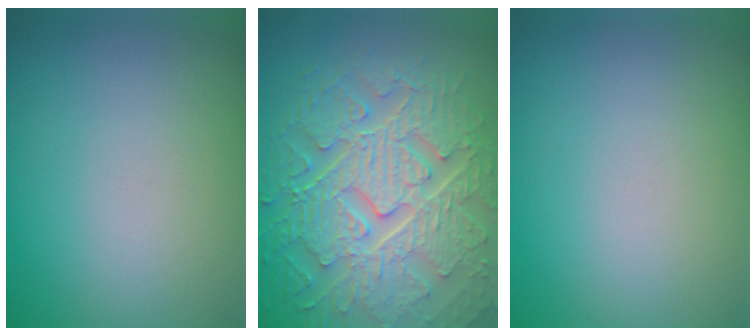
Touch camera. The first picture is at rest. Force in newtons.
{"total": 9.2, "press": 6.8, "slide": 6.2}
{"total": 0.0}